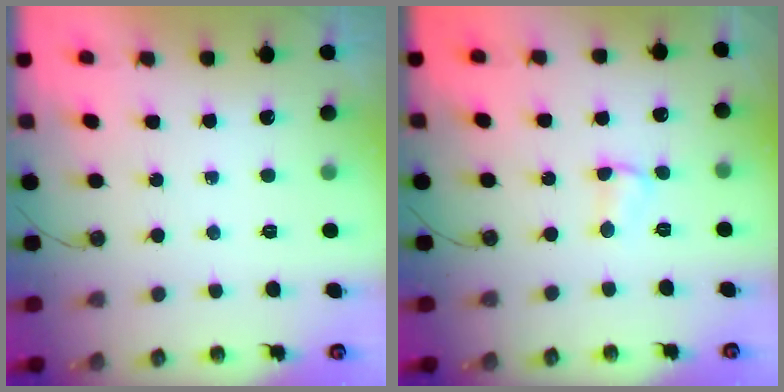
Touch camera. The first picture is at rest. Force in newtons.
{"total": 3.1, "press": 3.1, "slide": 0.4}